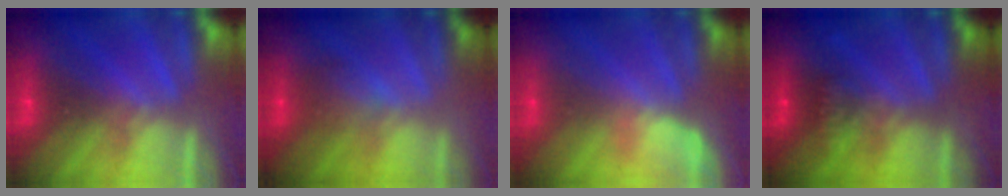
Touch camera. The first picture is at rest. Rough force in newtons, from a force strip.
{"total": 1.9}
{"total": 2.8}
{"total": 3.0}